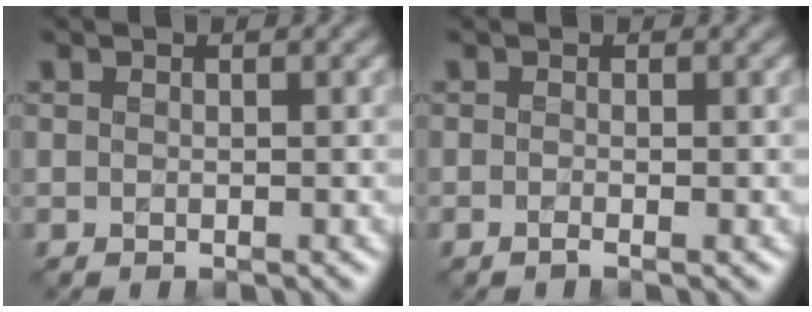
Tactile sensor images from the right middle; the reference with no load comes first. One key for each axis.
{"total": 0.6, "fx": -0.3, "fy": 0.1, "fz": 0.5, "tx": -0.011, "ty": -0.007, "tz": -0.007}